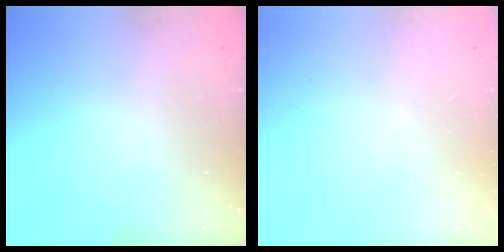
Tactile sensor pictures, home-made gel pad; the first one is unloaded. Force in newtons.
{"total": 0.0}